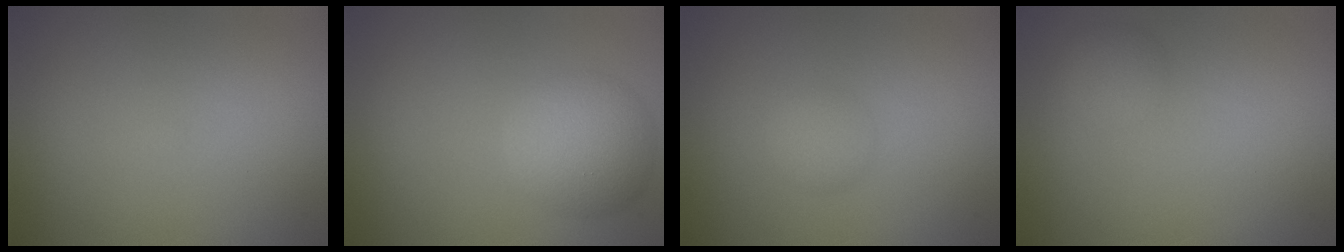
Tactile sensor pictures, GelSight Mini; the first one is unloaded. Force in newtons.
{"total": 4.7, "press": 4.7, "slide": 0.2}
{"total": 1.7, "press": 1.7, "slide": 0.1}
{"total": 1.5, "press": 1.5, "slide": 0.0}